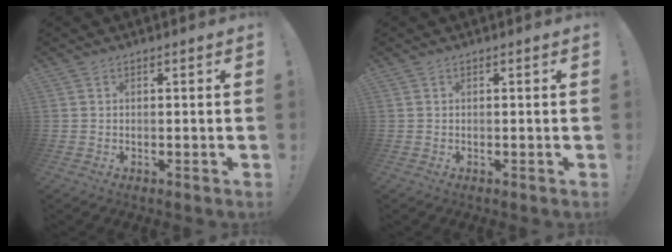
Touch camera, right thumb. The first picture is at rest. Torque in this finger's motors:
{"motor_torque": [-0.16, -0.16, -0.09, 0.09, 0.06]}